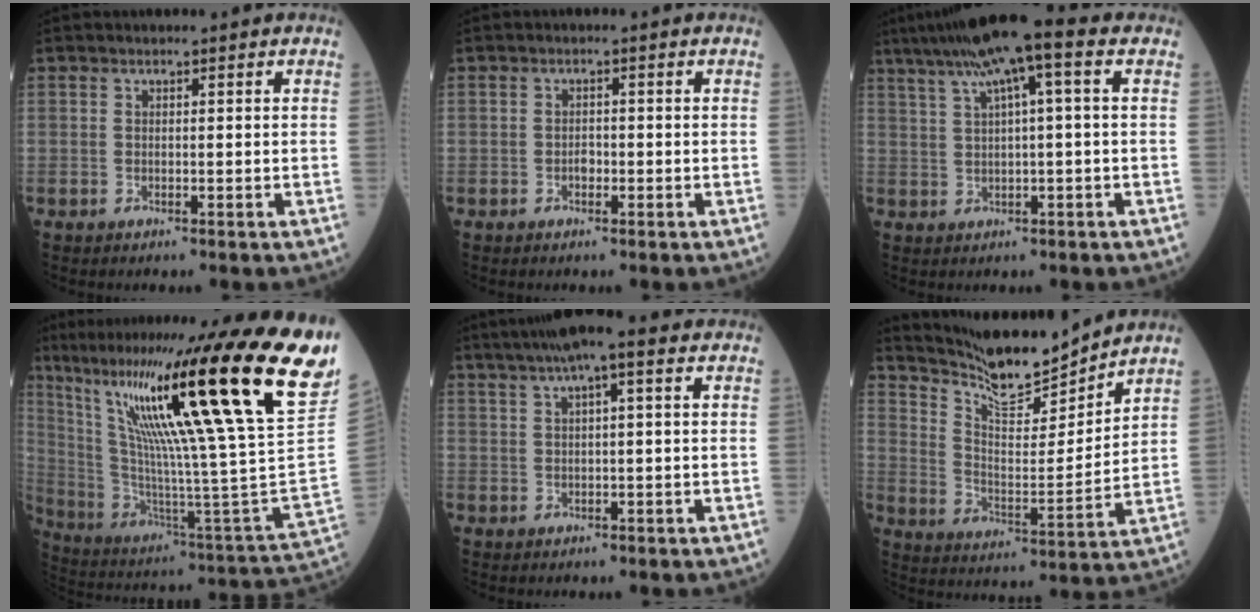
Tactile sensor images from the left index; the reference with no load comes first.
{"total": 1.2, "force": [-0.6, 0.8, 0.7], "torque": [-0.010, 0.004, -0.010]}
{"total": 9.8, "force": [4.9, 0.3, 8.5], "torque": [-0.148, 0.035, 0.077]}
{"total": 36.0, "force": [21.5, -0.4, 28.8], "torque": [-0.394, -0.037, 0.346]}
{"total": 7.1, "force": [4.3, 0.6, 5.6], "torque": [-0.093, 0.034, 0.065]}
{"total": 13.2, "force": [12.6, 0.5, 4.0], "torque": [-0.083, -0.008, 0.221]}